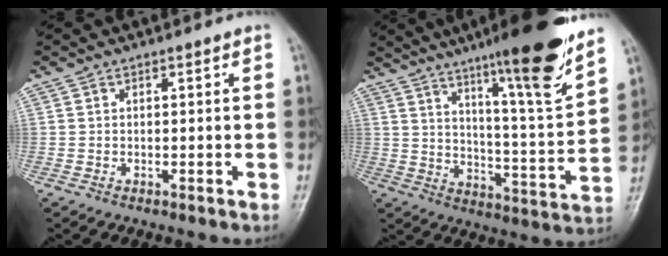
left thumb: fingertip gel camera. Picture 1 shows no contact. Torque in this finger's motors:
{"motor_torque": [1.26, -0.05, 1.50, -1.27, 0.42]}